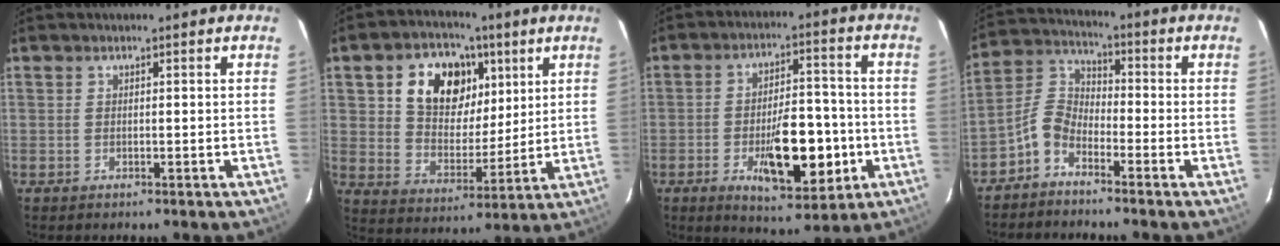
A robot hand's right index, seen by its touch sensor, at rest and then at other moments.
{"total": 14.9, "force": [6.1, 10.4, 8.7], "torque": [-0.168, 0.025, 0.111]}
{"total": 14.3, "force": [-4.5, 5.9, 12.2], "torque": [-0.203, 0.004, -0.053]}
{"total": 5.8, "force": [-4.0, 2.9, 3.0], "torque": [-0.072, 0.022, -0.090]}